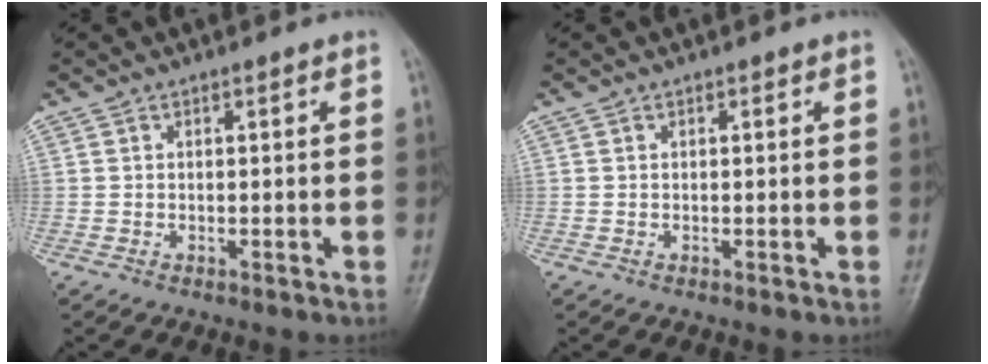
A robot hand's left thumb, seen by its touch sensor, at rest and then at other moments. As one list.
[{"total": 0.0}]